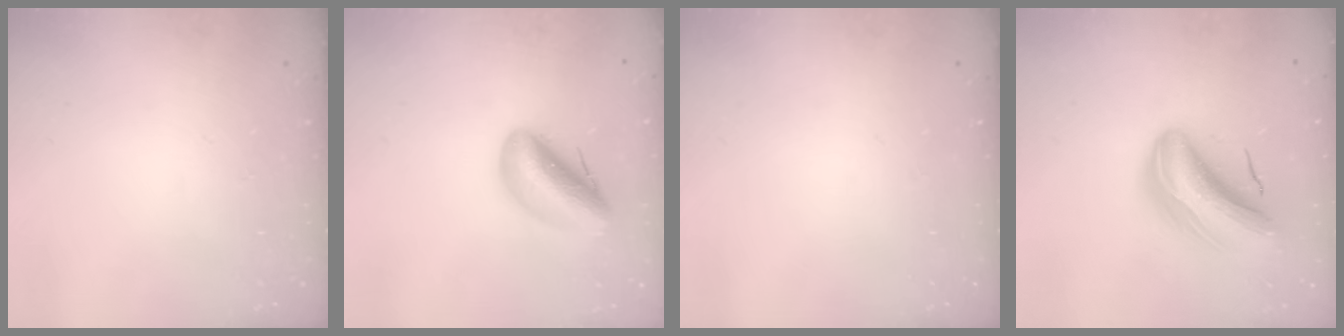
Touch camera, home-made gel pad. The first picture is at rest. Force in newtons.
{"total": 11.5, "press": 11.0, "slide": 3.2}
{"total": 0.0}
{"total": 9.7, "press": 9.3, "slide": 2.7}